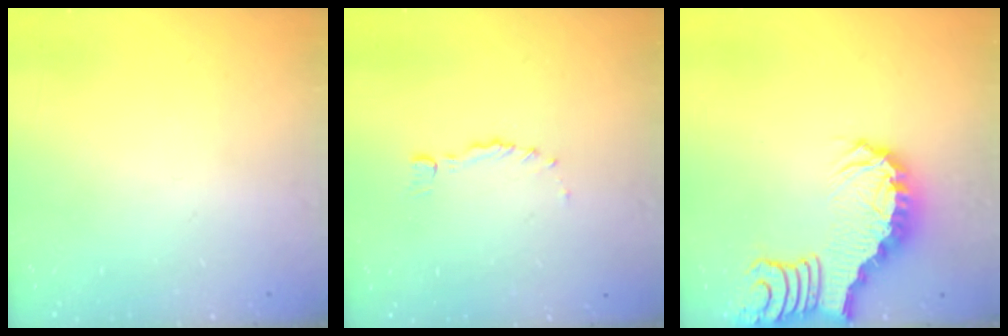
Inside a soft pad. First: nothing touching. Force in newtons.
{"total": 0.0}
{"total": 3.4, "press": 3.3, "slide": 0.8}